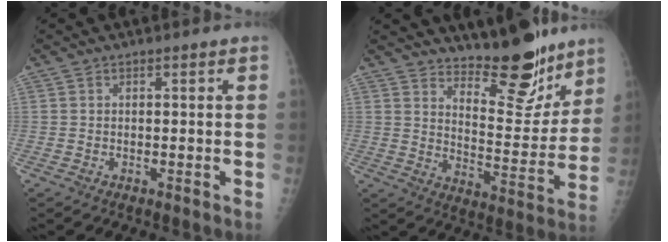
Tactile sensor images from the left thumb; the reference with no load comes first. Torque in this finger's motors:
{"motor_torque": [0.25, 0.18, -0.09, -0.39, 0.04]}